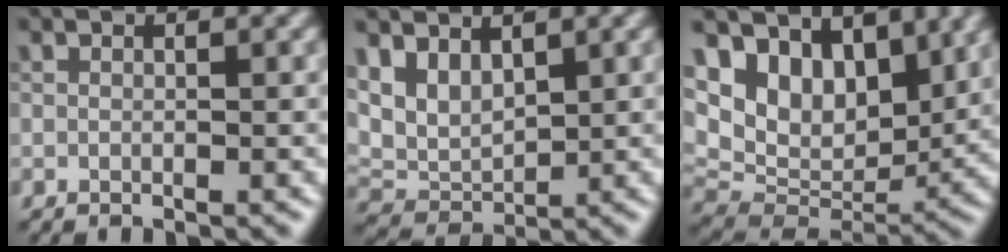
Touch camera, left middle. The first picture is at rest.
{"total": 4.1, "force": [2.1, 2.6, 2.4], "torque": [-0.056, -0.009, 0.041]}
{"total": 10.5, "force": [5.9, 6.4, 5.9], "torque": [-0.121, 0.007, 0.100]}